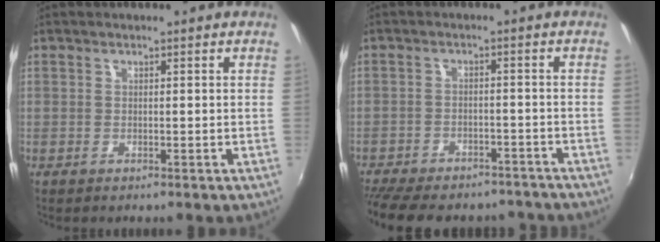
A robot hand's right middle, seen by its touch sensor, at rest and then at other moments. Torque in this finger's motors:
{"motor_torque": [1.07, -1.07, 0.35, 0.17]}